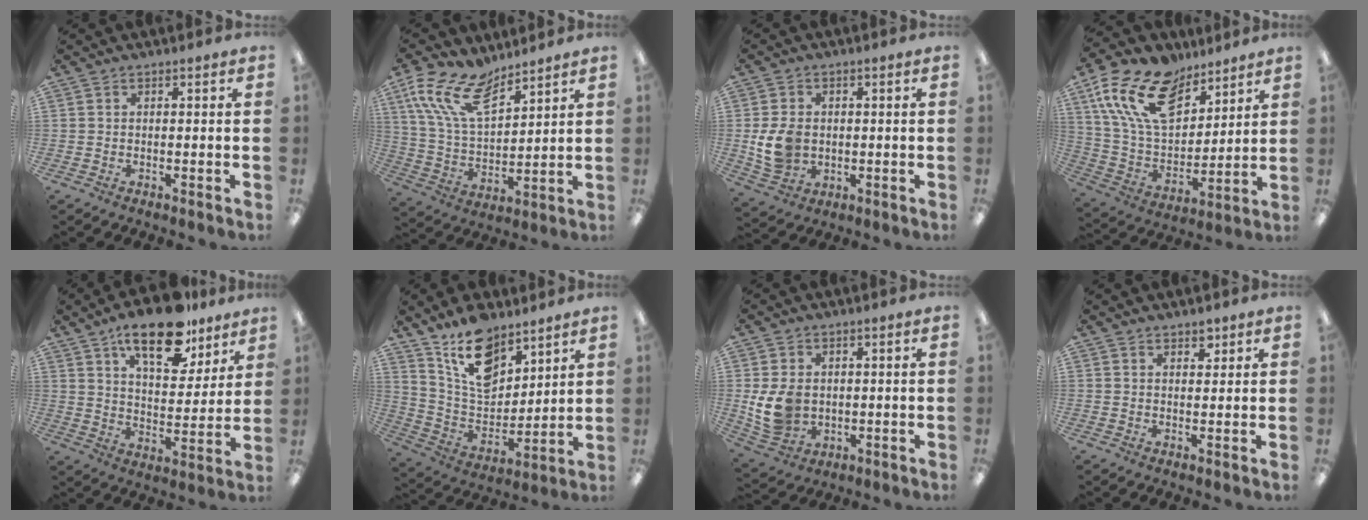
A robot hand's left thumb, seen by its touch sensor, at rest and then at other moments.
{"total": 15.2, "force": [9.9, 7.2, 8.9], "torque": [-0.213, -0.034, 0.186]}
{"total": 8.3, "force": [-0.2, 6.4, 5.2], "torque": [-0.111, 0.008, -0.001]}
{"total": 20.2, "force": [11.8, 11.7, 11.4], "torque": [-0.243, -0.051, 0.219]}
{"total": 17.6, "force": [12.4, 7.4, 10.2], "torque": [-0.151, -0.064, 0.207]}
{"total": 15.3, "force": [10.8, 8.0, 7.4], "torque": [-0.140, -0.058, 0.200]}
{"total": 9.1, "force": [0.2, 7.2, 5.5], "torque": [-0.125, 0.003, 0.004]}
{"total": 2.6, "force": [2.0, 1.4, 0.9], "torque": [0.005, -0.011, 0.032]}